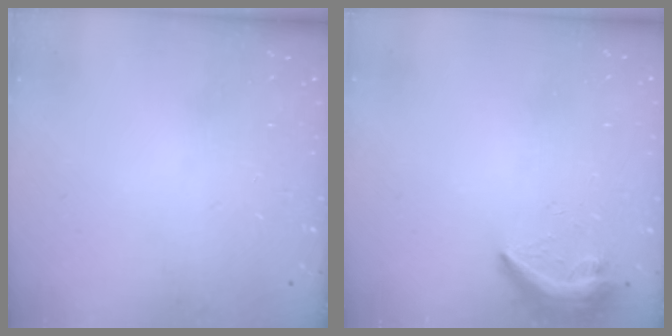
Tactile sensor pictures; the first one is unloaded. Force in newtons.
{"total": 7.8, "press": 7.8, "slide": 0.9}